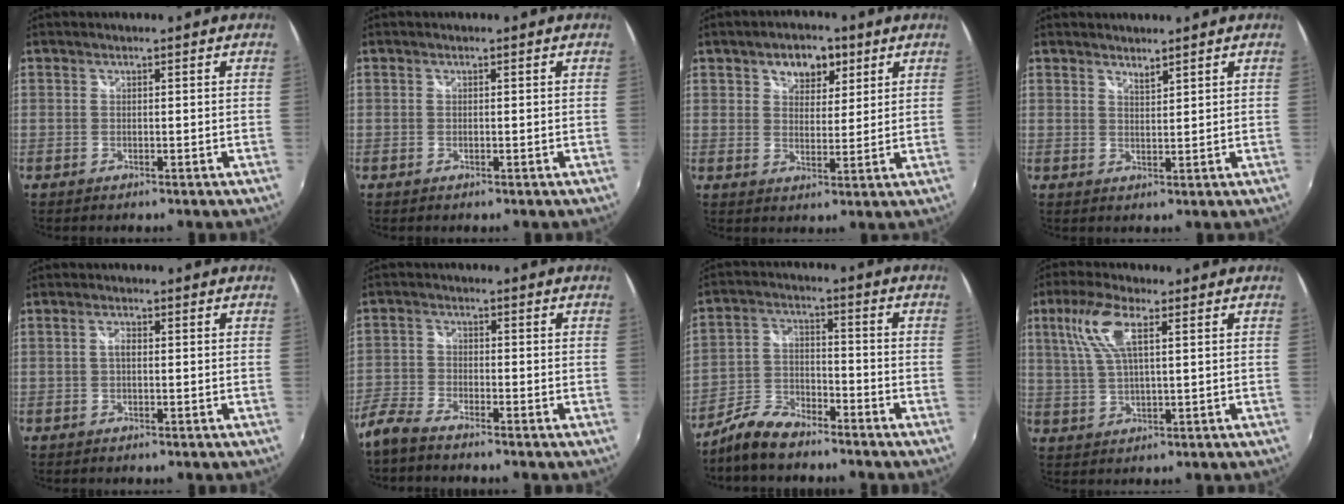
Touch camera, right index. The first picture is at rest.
{"total": 0.0}
{"total": 6.8, "force": [3.7, 4.4, 3.7], "torque": [-0.054, 0.016, 0.058]}
{"total": 1.9, "force": [1.7, 0.2, 0.6], "torque": [-0.008, 0.000, 0.030]}
{"total": 1.4, "force": [0.0, 0.7, 1.2], "torque": [-0.023, 0.005, -0.003]}
{"total": 5.1, "force": [-4.4, 1.4, 2.2], "torque": [-0.059, -0.006, -0.099]}
{"total": 8.8, "force": [-7.3, 3.0, 3.9], "torque": [-0.089, 0.009, -0.141]}
{"total": 8.6, "force": [3.3, 2.6, 7.5], "torque": [-0.155, 0.014, 0.065]}